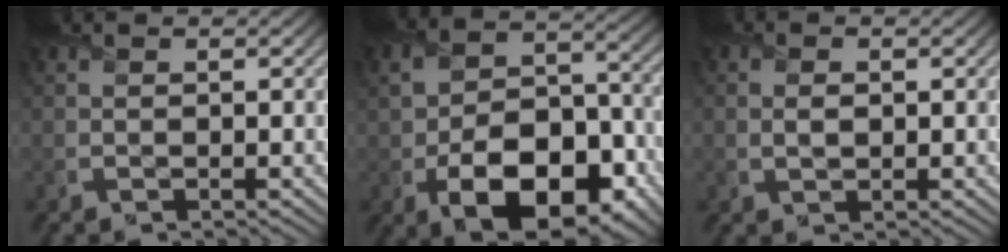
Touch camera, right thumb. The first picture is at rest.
{"total": 14.4, "force": [-5.5, 8.9, 9.9], "torque": [-0.177, -0.042, -0.082]}
{"total": 1.8, "force": [0.0, 1.1, 1.4], "torque": [-0.030, -0.002, 0.002]}